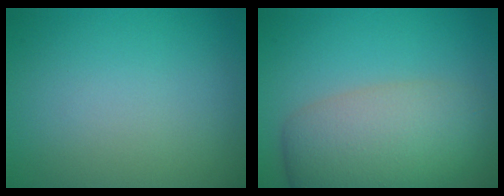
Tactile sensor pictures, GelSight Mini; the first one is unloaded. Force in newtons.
{"total": 8.0, "press": 8.0, "slide": 0.4}